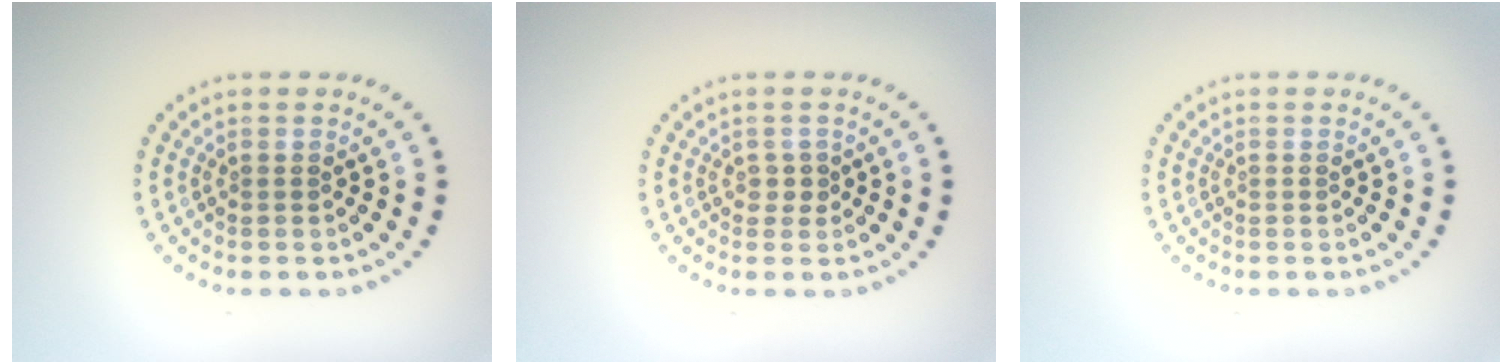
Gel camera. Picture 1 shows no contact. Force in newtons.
{"total": 1.0, "press": 0.9, "slide": 0.5}
{"total": 0.0}